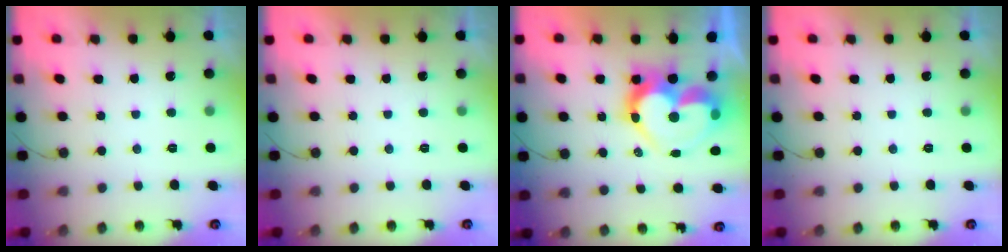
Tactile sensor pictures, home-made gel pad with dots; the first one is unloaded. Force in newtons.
{"total": 1.8, "press": 1.8, "slide": 0.0}
{"total": 18.1, "press": 18.0, "slide": 1.6}
{"total": 0.0}